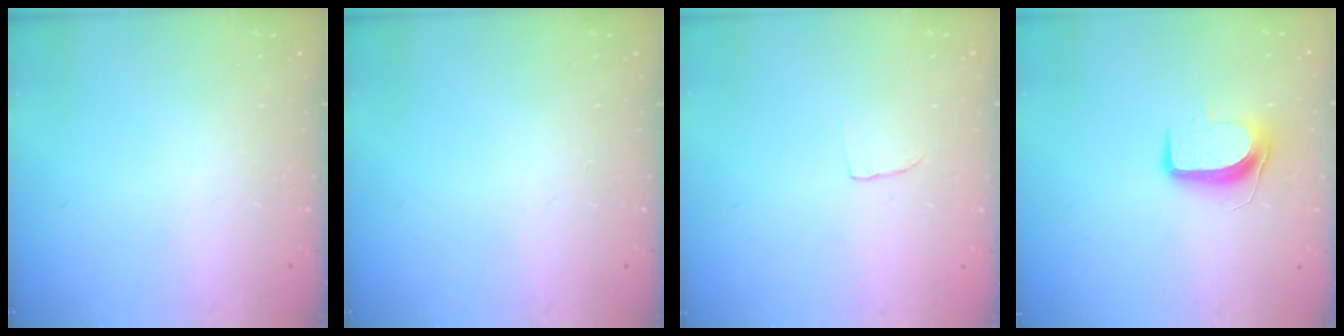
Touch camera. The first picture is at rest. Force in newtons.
{"total": 0.0}
{"total": 2.7, "press": 2.7, "slide": 0.2}
{"total": 8.7, "press": 8.6, "slide": 0.5}